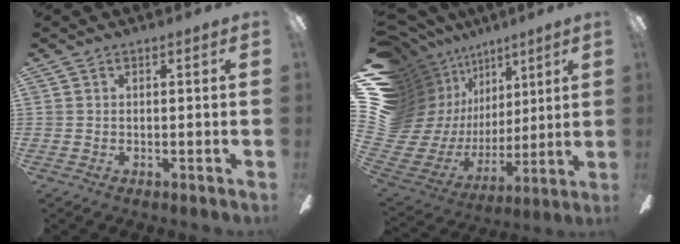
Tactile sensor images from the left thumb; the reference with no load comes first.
{"total": 19.8, "force": [7.3, 16.6, 7.8], "torque": [-0.170, -0.098, 0.196]}